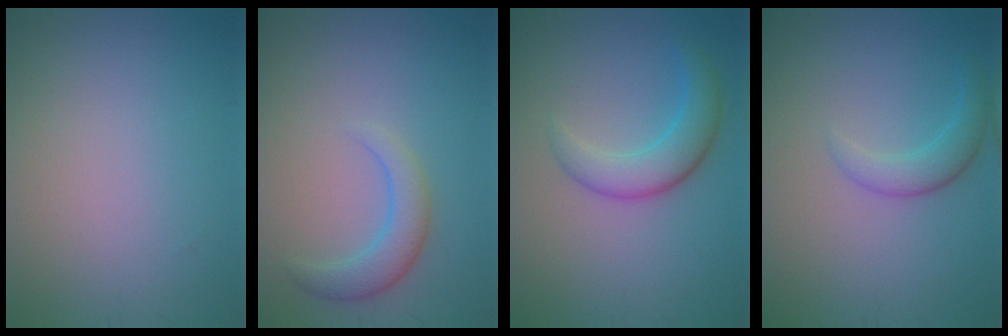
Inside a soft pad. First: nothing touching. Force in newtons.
{"total": 2.9, "press": 2.9, "slide": 0.1}
{"total": 3.9, "press": 3.9, "slide": 0.2}
{"total": 2.4, "press": 2.4, "slide": 0.1}